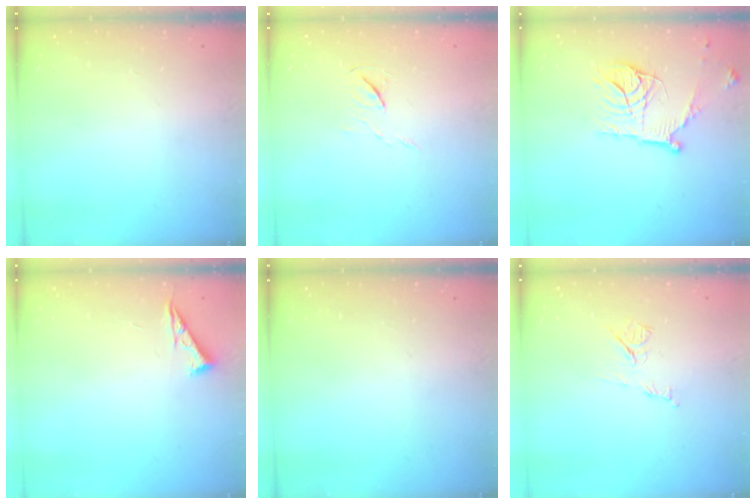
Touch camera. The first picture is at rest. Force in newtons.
{"total": 5.3, "press": 5.3, "slide": 0.5}
{"total": 14.9, "press": 14.8, "slide": 1.4}
{"total": 4.3, "press": 4.3, "slide": 0.6}
{"total": 0.0}
{"total": 6.6, "press": 6.5, "slide": 0.9}